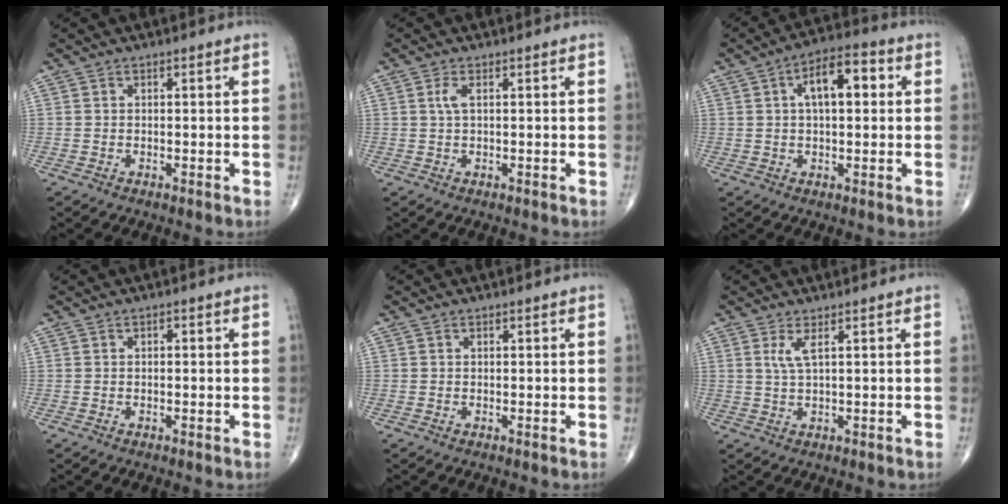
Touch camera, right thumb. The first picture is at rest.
{"total": 1.8, "force": [0.5, 0.6, 1.7], "torque": [-0.045, 0.005, 0.014]}
{"total": 9.7, "force": [2.2, 4.5, 8.2], "torque": [-0.118, 0.020, 0.027]}
{"total": 0.9, "force": [0.2, 0.4, 0.8], "torque": [-0.013, 0.002, 0.003]}
{"total": 0.0}
{"total": 2.5, "force": [1.1, 0.3, 2.3], "torque": [-0.057, -0.006, 0.027]}